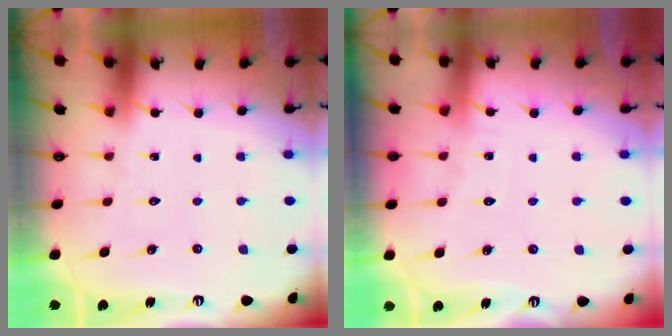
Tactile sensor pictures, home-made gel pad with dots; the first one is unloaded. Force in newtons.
{"total": 3.2, "press": 3.2, "slide": 0.4}